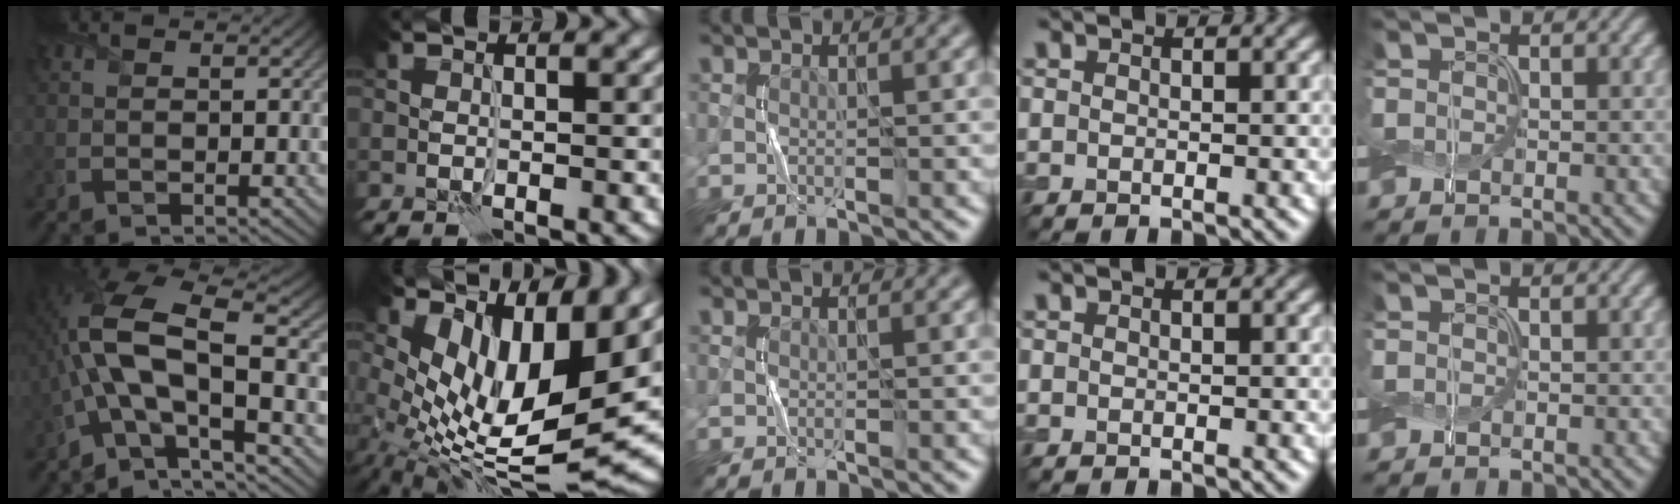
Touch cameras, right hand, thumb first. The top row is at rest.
{"thumb": {"total": 14.5, "force": [-2.4, 5.6, 13.1], "torque": [-0.280, 0.013, -0.054]}, "index": {"total": 12.3, "force": [3.0, 5.7, 10.5], "torque": [-0.194, -0.008, 0.063]}}